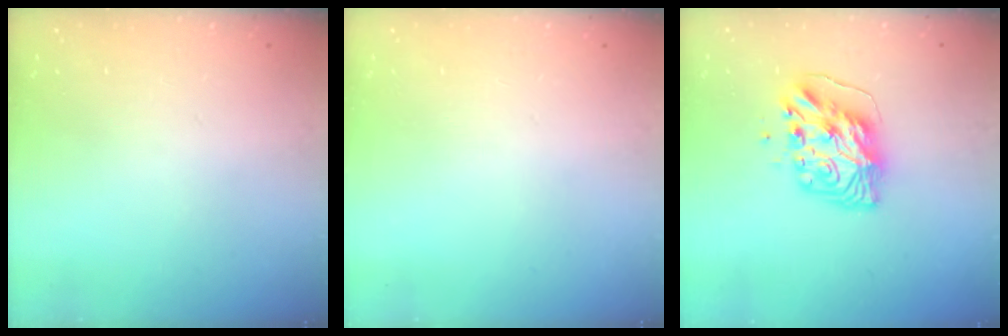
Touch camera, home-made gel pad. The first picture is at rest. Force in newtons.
{"total": 0.0}
{"total": 9.7, "press": 9.6, "slide": 1.3}